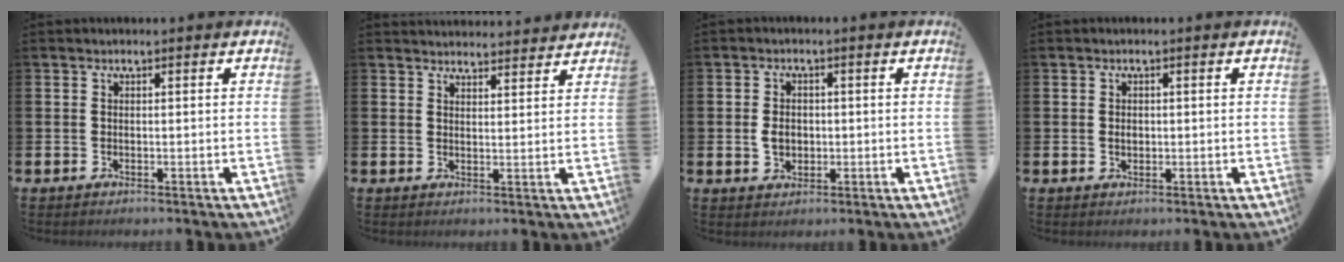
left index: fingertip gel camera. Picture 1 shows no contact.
{"total": 3.4, "force": [3.3, 0.5, -0.1], "torque": [0.003, -0.021, 0.060]}
{"total": 3.0, "force": [-0.1, 2.2, 1.9], "torque": [-0.017, -0.001, -0.009]}
{"total": 1.1, "force": [0.1, 0.8, 0.6], "torque": [0.000, 0.002, -0.003]}